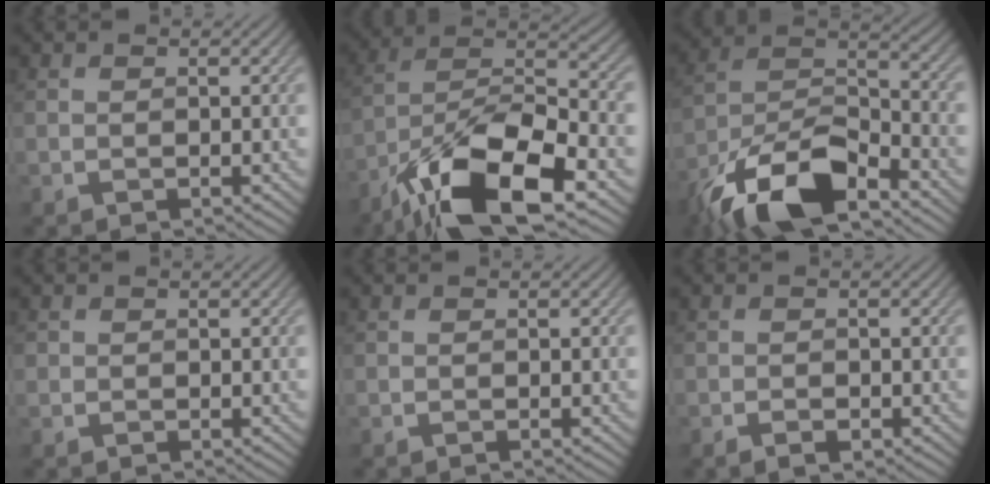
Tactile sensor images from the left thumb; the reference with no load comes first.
{"total": 15.7, "force": [-9.5, 5.4, 11.3], "torque": [-0.210, -0.007, -0.187]}
{"total": 14.5, "force": [-10.1, 5.2, 9.1], "torque": [-0.184, -0.007, -0.207]}
{"total": 0.7, "force": [0.1, 0.7, 0.1], "torque": [-0.001, -0.003, 0.000]}
{"total": 0.0}
{"total": 1.4, "force": [-0.8, 0.6, 0.9], "torque": [-0.017, -0.003, -0.013]}